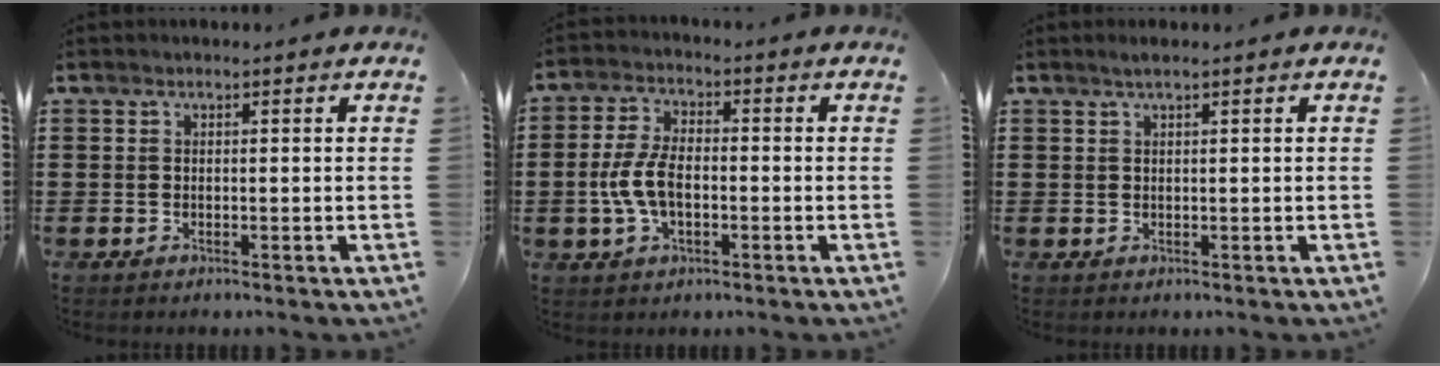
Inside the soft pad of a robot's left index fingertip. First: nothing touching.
{"total": 6.9, "force": [-1.3, 3.4, 5.8], "torque": [-0.136, -0.001, -0.031]}
{"total": 1.0, "force": [0.5, 0.0, 0.9], "torque": [-0.016, 0.001, 0.009]}